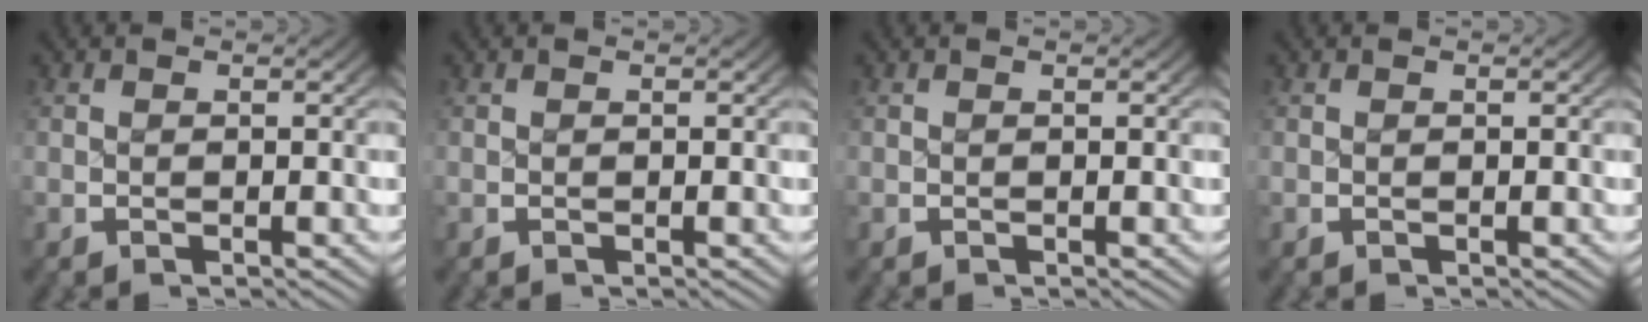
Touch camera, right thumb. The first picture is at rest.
{"total": 0.0}
{"total": 0.0}
{"total": 0.0}